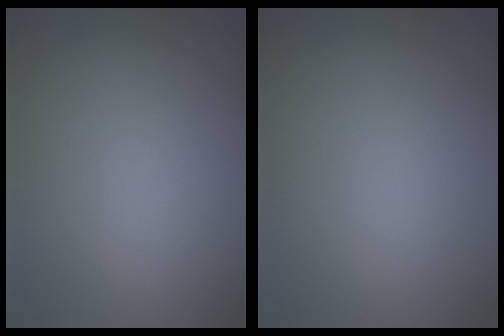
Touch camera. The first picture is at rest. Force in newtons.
{"total": 0.0}